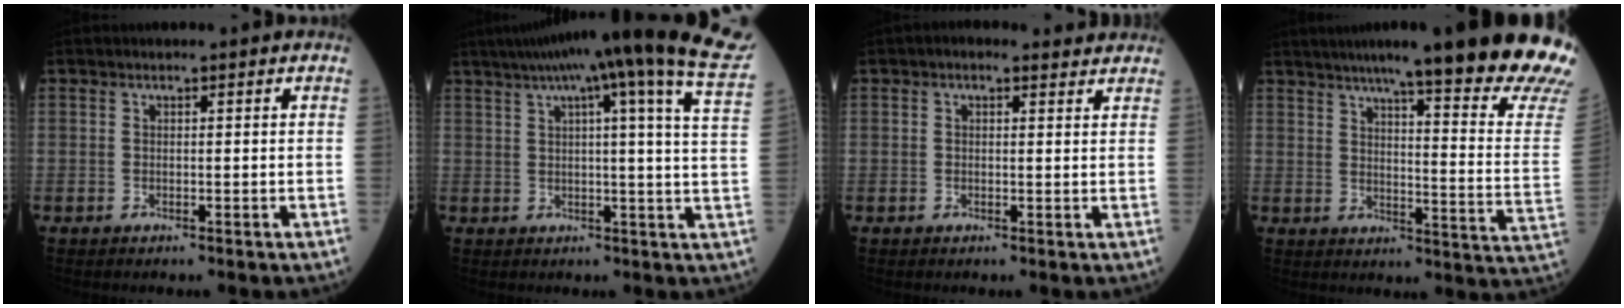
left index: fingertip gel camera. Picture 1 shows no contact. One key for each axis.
{"total": 23.7, "fx": 18.2, "fy": -0.8, "fz": 15.1, "tx": -0.226, "ty": -0.020, "tz": 0.216}
{"total": 2.4, "fx": 1.8, "fy": 1.2, "fz": 1.2, "tx": -0.019, "ty": 0.016, "tz": 0.019}
{"total": 27.5, "fx": 22.4, "fy": 0.5, "fz": 15.9, "tx": -0.178, "ty": -0.080, "tz": 0.270}